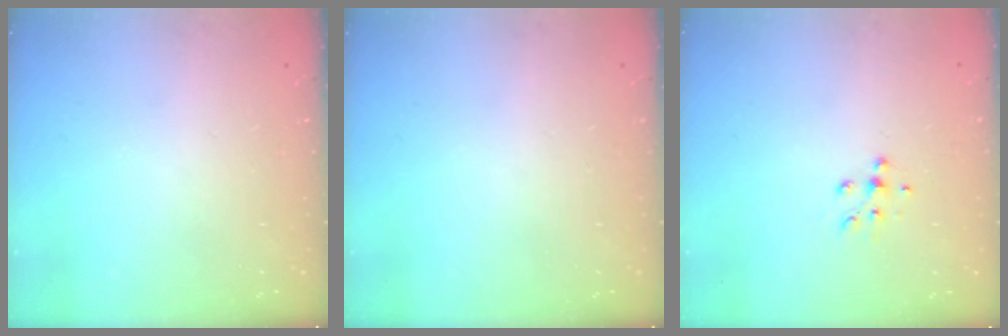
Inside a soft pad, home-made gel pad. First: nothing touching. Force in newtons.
{"total": 0.0}
{"total": 5.4, "press": 5.4, "slide": 0.9}